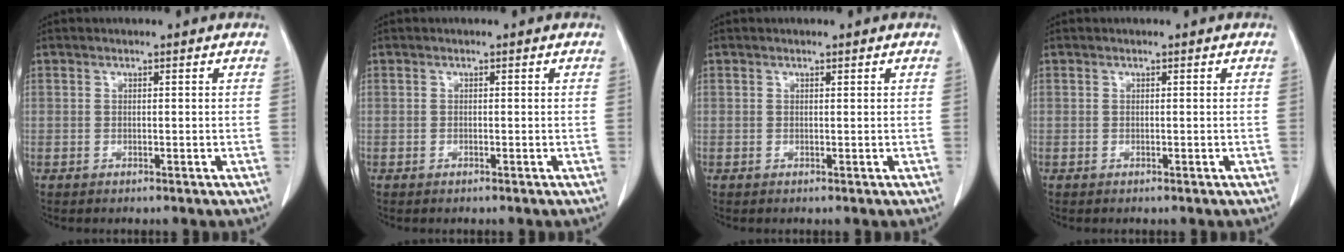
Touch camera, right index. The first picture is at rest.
{"total": 0.0}
{"total": 0.0}
{"total": 0.0}